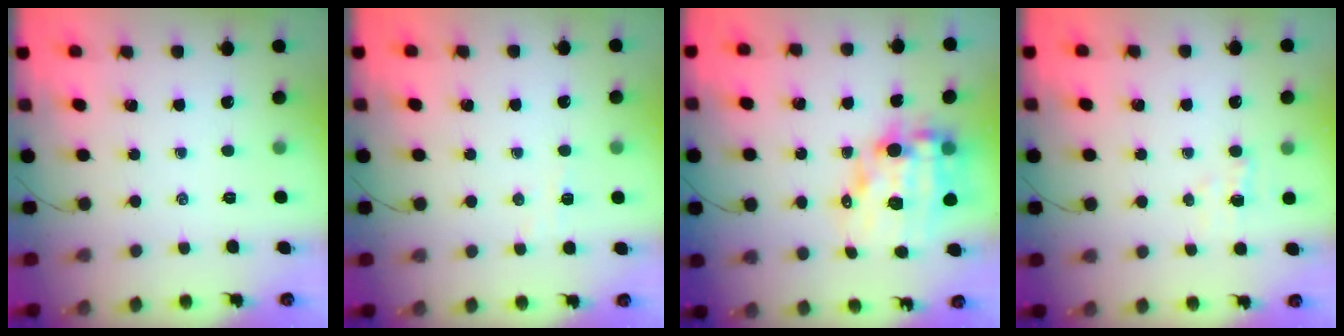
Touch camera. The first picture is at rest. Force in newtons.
{"total": 3.5, "press": 3.3, "slide": 1.3}
{"total": 13.4, "press": 13.0, "slide": 3.4}
{"total": 2.7, "press": 2.6, "slide": 0.7}